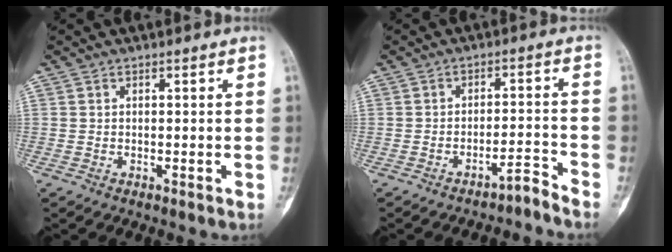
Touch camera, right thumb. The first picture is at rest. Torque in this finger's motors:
{"motor_torque": [-0.55, -0.48, -0.11, 0.11, -0.05]}